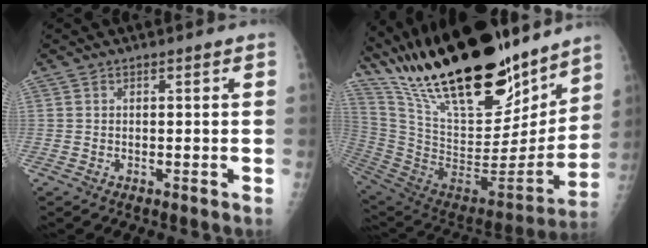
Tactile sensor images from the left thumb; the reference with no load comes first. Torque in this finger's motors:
{"motor_torque": [2.52, 2.49, 1.37, -1.39, 0.21]}